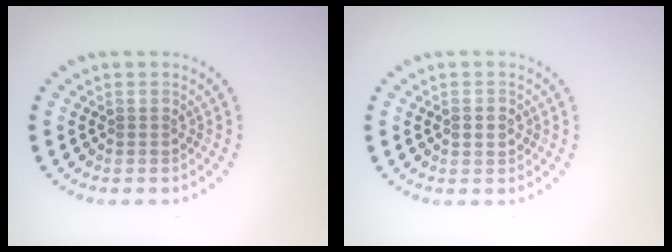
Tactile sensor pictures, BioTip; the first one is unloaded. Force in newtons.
{"total": 1.3, "press": 1.3, "slide": 0.1}